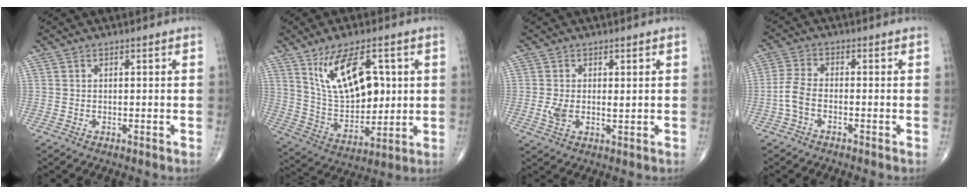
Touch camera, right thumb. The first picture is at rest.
{"total": 15.7, "force": [5.3, 8.0, 12.4], "torque": [-0.192, -0.025, 0.113]}
{"total": 3.7, "force": [0.3, 2.0, 3.0], "torque": [-0.060, -0.007, 0.008]}
{"total": 4.2, "force": [-1.6, 2.1, 3.2], "torque": [-0.074, 0.019, -0.038]}